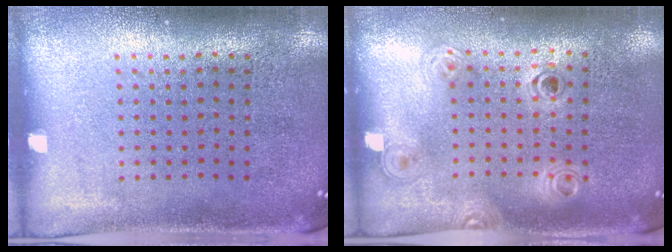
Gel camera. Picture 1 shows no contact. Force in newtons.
{"total": 1.2, "press": 1.0, "slide": 0.6}